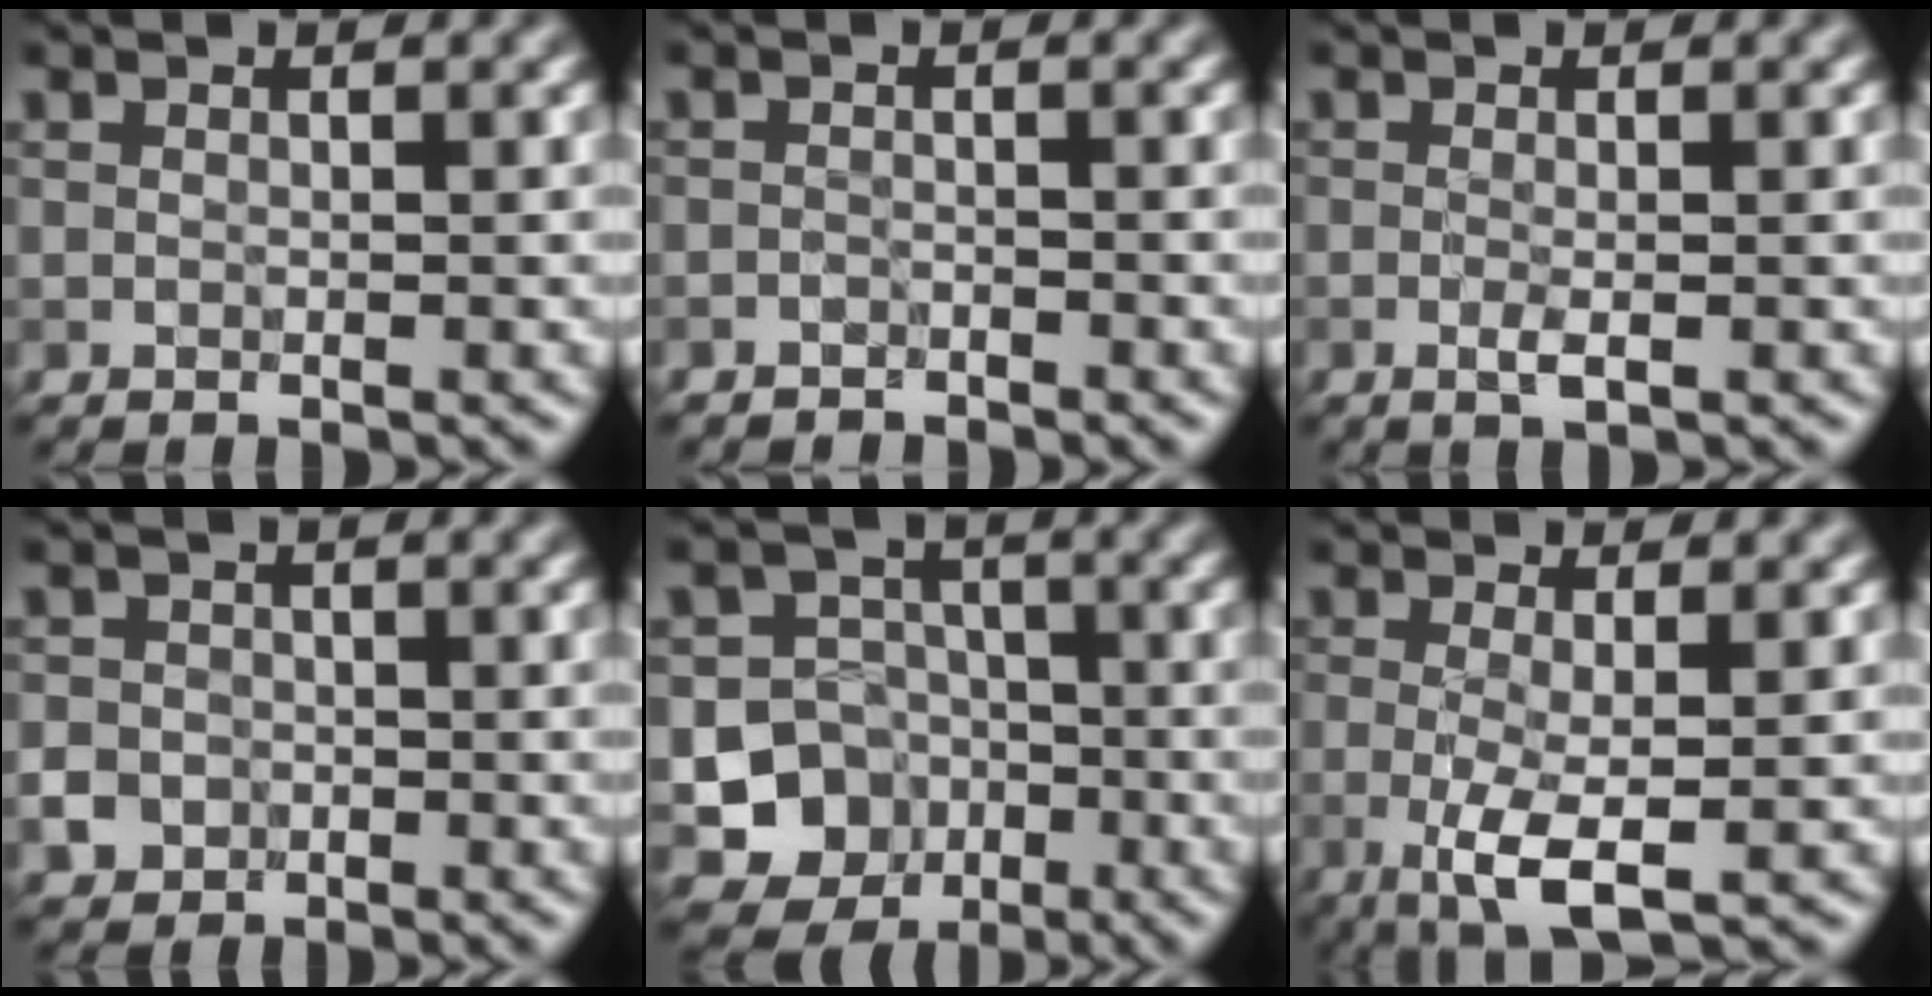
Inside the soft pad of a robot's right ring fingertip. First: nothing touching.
{"total": 1.1, "force": [-1.0, 0.3, 0.0], "torque": [0.003, 0.000, -0.019]}
{"total": 1.2, "force": [-0.3, 0.3, 1.1], "torque": [-0.023, -0.004, -0.006]}
{"total": 2.7, "force": [-0.9, 2.4, 0.6], "torque": [0.001, -0.001, -0.022]}
{"total": 8.6, "force": [-3.1, 7.7, 2.1], "torque": [-0.006, -0.013, -0.072]}
{"total": 4.3, "force": [-0.8, 1.1, 4.1], "torque": [-0.084, -0.012, -0.015]}